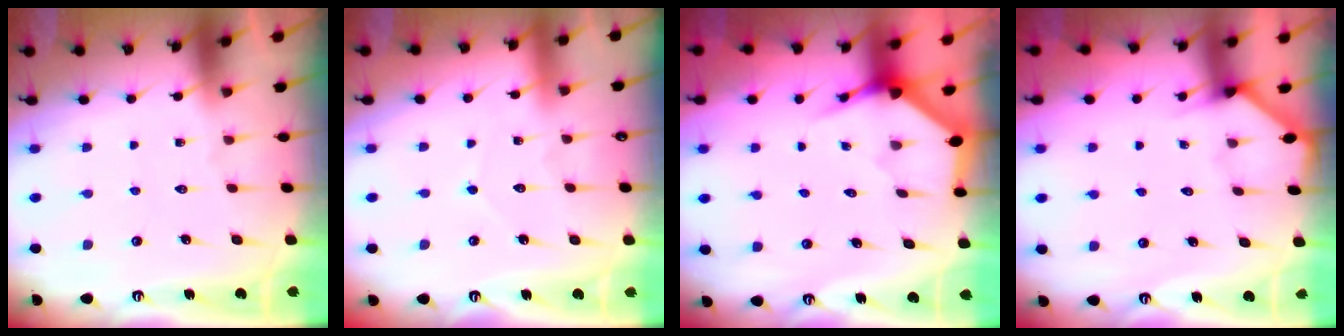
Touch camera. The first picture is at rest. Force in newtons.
{"total": 4.1, "press": 4.1, "slide": 0.5}
{"total": 3.6, "press": 3.6, "slide": 0.1}
{"total": 1.7, "press": 1.7, "slide": 0.2}